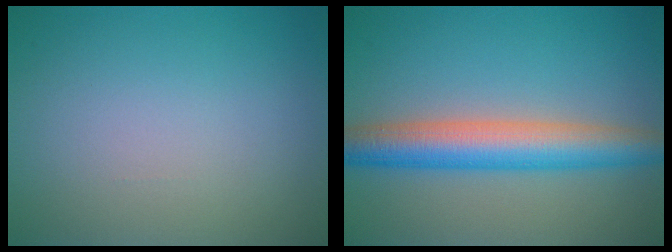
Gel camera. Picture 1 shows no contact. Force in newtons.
{"total": 6.4, "press": 6.4, "slide": 0.2}